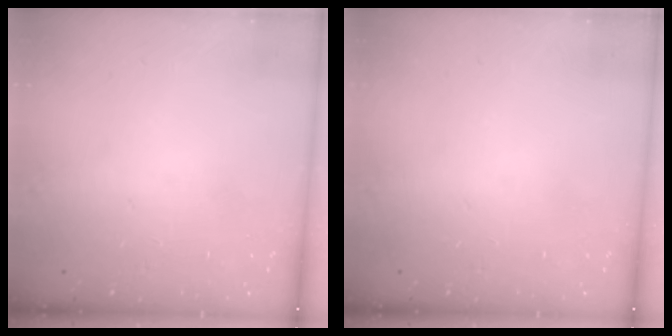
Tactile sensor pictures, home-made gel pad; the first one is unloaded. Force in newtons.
{"total": 0.0}